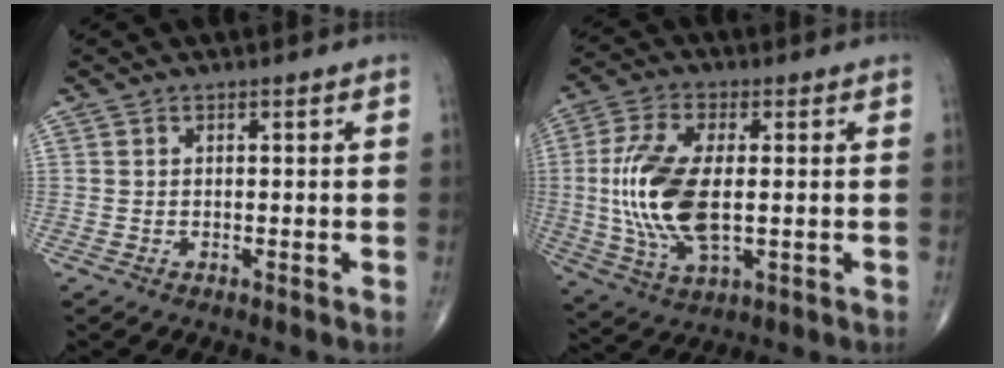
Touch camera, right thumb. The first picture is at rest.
{"total": 15.1, "force": [-0.1, 6.9, 13.5], "torque": [-0.291, -0.007, 0.002]}